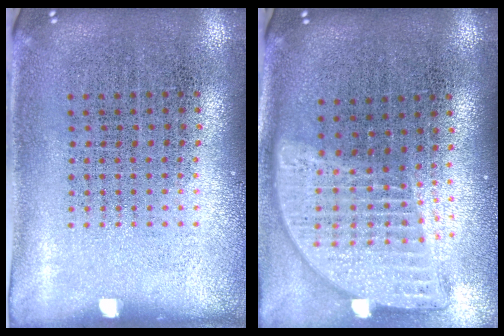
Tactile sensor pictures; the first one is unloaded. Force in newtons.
{"total": 2.0, "press": 1.6, "slide": 1.2}